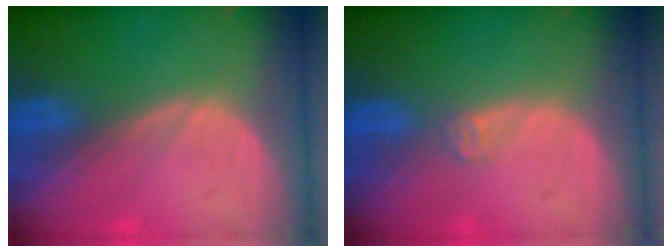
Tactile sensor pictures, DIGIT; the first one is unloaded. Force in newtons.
{"total": 1.5, "press": 1.2, "slide": 0.9}